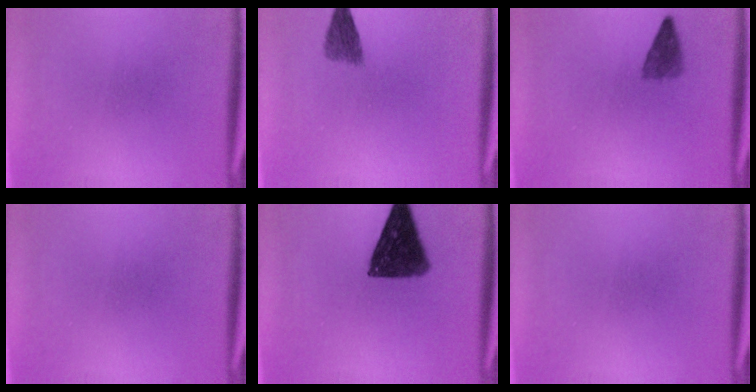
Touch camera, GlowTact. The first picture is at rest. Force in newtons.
{"total": 2.9}
{"total": 2.4}
{"total": 0.0}
{"total": 11.7}
{"total": 0.0}